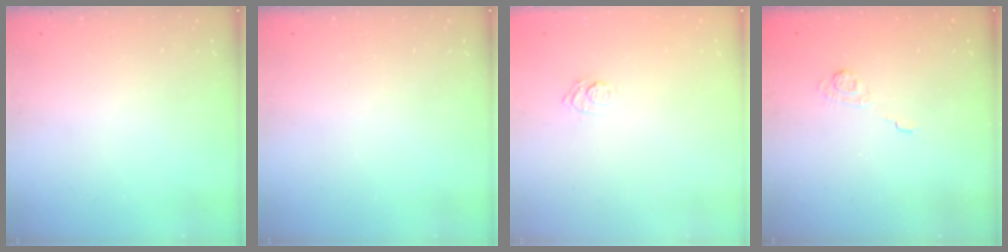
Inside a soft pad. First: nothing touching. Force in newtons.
{"total": 0.0}
{"total": 4.6, "press": 4.4, "slide": 1.3}
{"total": 2.6, "press": 2.2, "slide": 1.5}